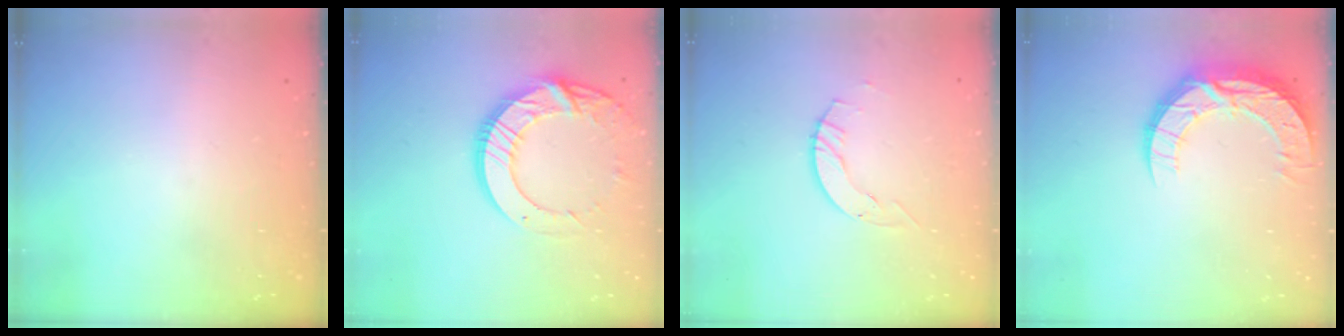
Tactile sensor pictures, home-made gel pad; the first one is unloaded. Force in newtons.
{"total": 16.7, "press": 16.7, "slide": 1.4}
{"total": 2.1, "press": 2.1, "slide": 0.3}
{"total": 12.9, "press": 12.9, "slide": 1.1}